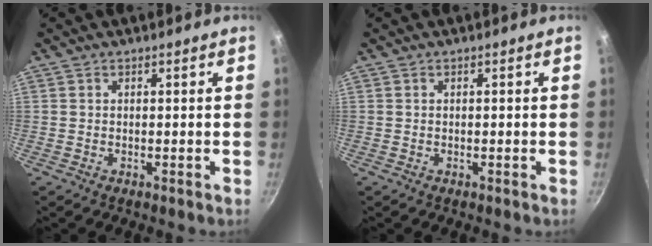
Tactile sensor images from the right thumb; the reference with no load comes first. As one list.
[{"total": 0.0}]